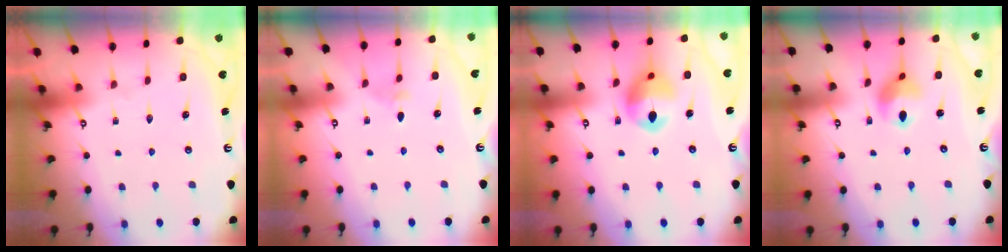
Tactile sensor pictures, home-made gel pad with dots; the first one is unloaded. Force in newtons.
{"total": 2.2, "press": 2.1, "slide": 0.6}
{"total": 13.3, "press": 13.2, "slide": 1.4}
{"total": 8.6, "press": 8.5, "slide": 0.8}